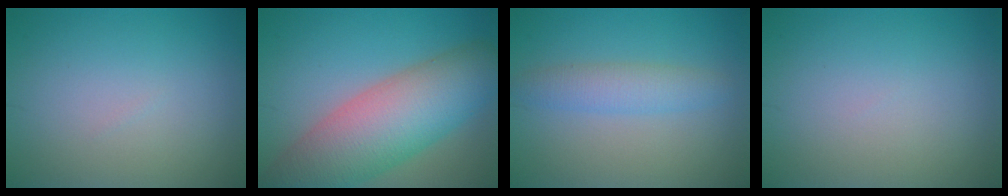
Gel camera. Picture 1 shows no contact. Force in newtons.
{"total": 10.5, "press": 10.5, "slide": 0.8}
{"total": 2.7, "press": 2.7, "slide": 0.1}
{"total": 0.0}